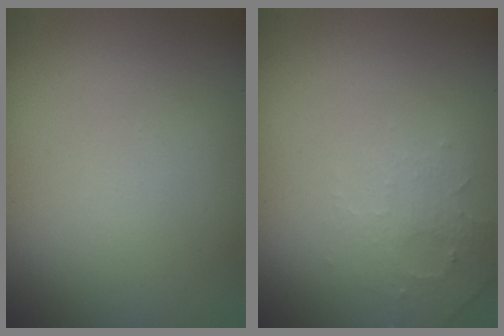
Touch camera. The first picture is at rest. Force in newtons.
{"total": 1.8, "press": 1.7, "slide": 0.4}